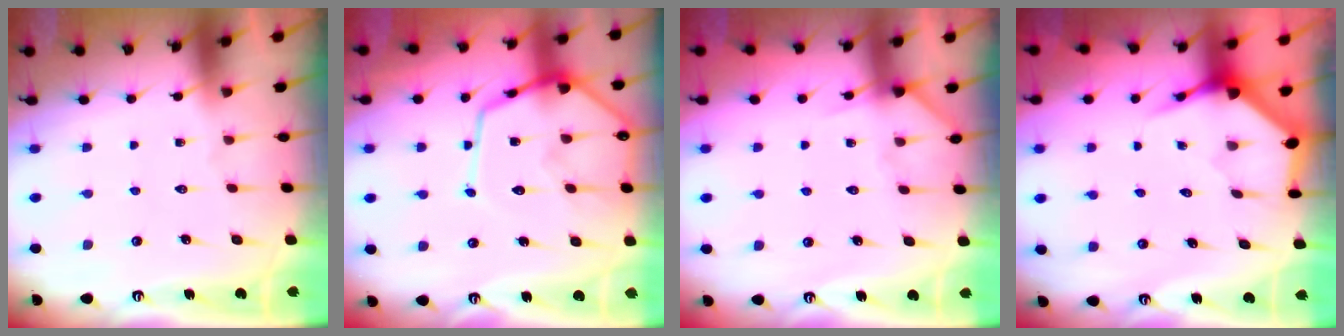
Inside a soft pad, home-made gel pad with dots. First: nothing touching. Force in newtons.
{"total": 15.5, "press": 15.4, "slide": 1.3}
{"total": 5.9, "press": 5.9, "slide": 0.5}
{"total": 4.0, "press": 3.9, "slide": 0.5}